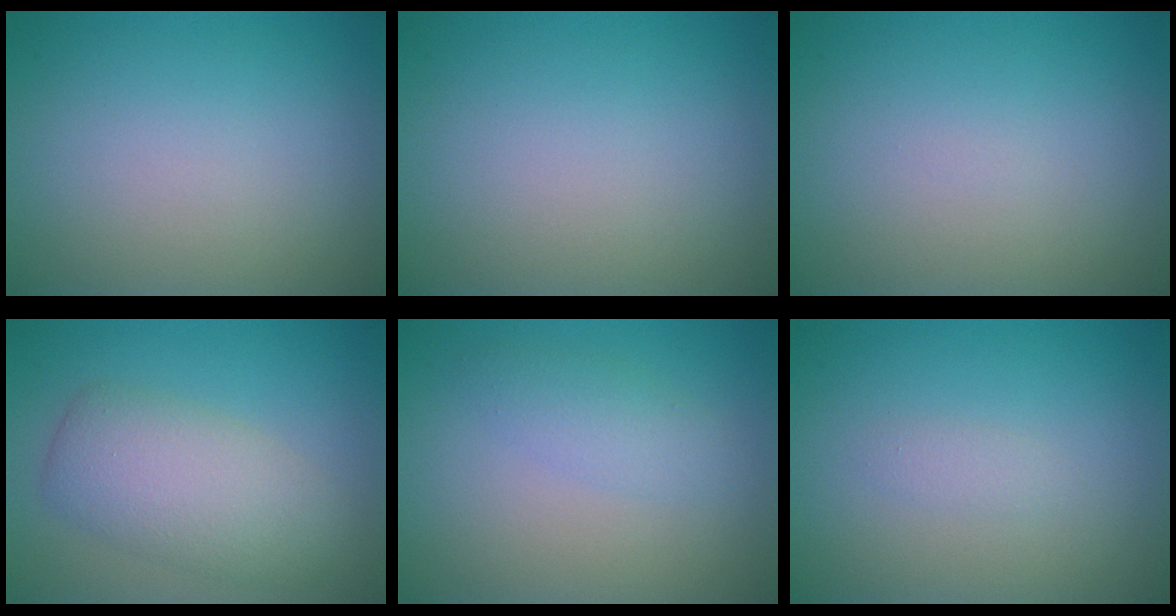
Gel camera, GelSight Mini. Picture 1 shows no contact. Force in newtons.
{"total": 0.0}
{"total": 0.0}
{"total": 5.3, "press": 5.3, "slide": 0.1}
{"total": 1.9, "press": 1.9, "slide": 0.1}
{"total": 0.8, "press": 0.8, "slide": 0.0}